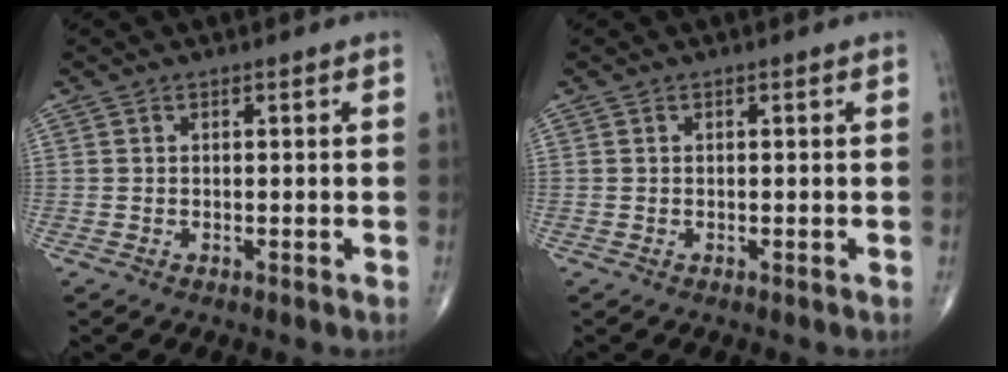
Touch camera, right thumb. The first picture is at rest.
{"total": 0.0}